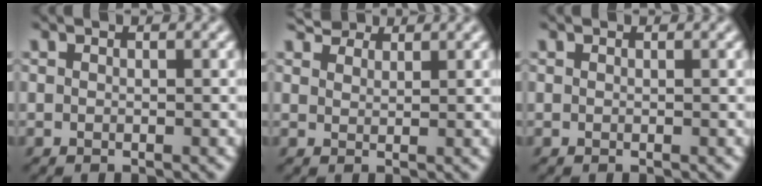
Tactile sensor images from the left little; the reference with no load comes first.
{"total": 2.8, "force": [2.4, 1.1, 0.8], "torque": [-0.026, -0.002, 0.048]}
{"total": 0.0}